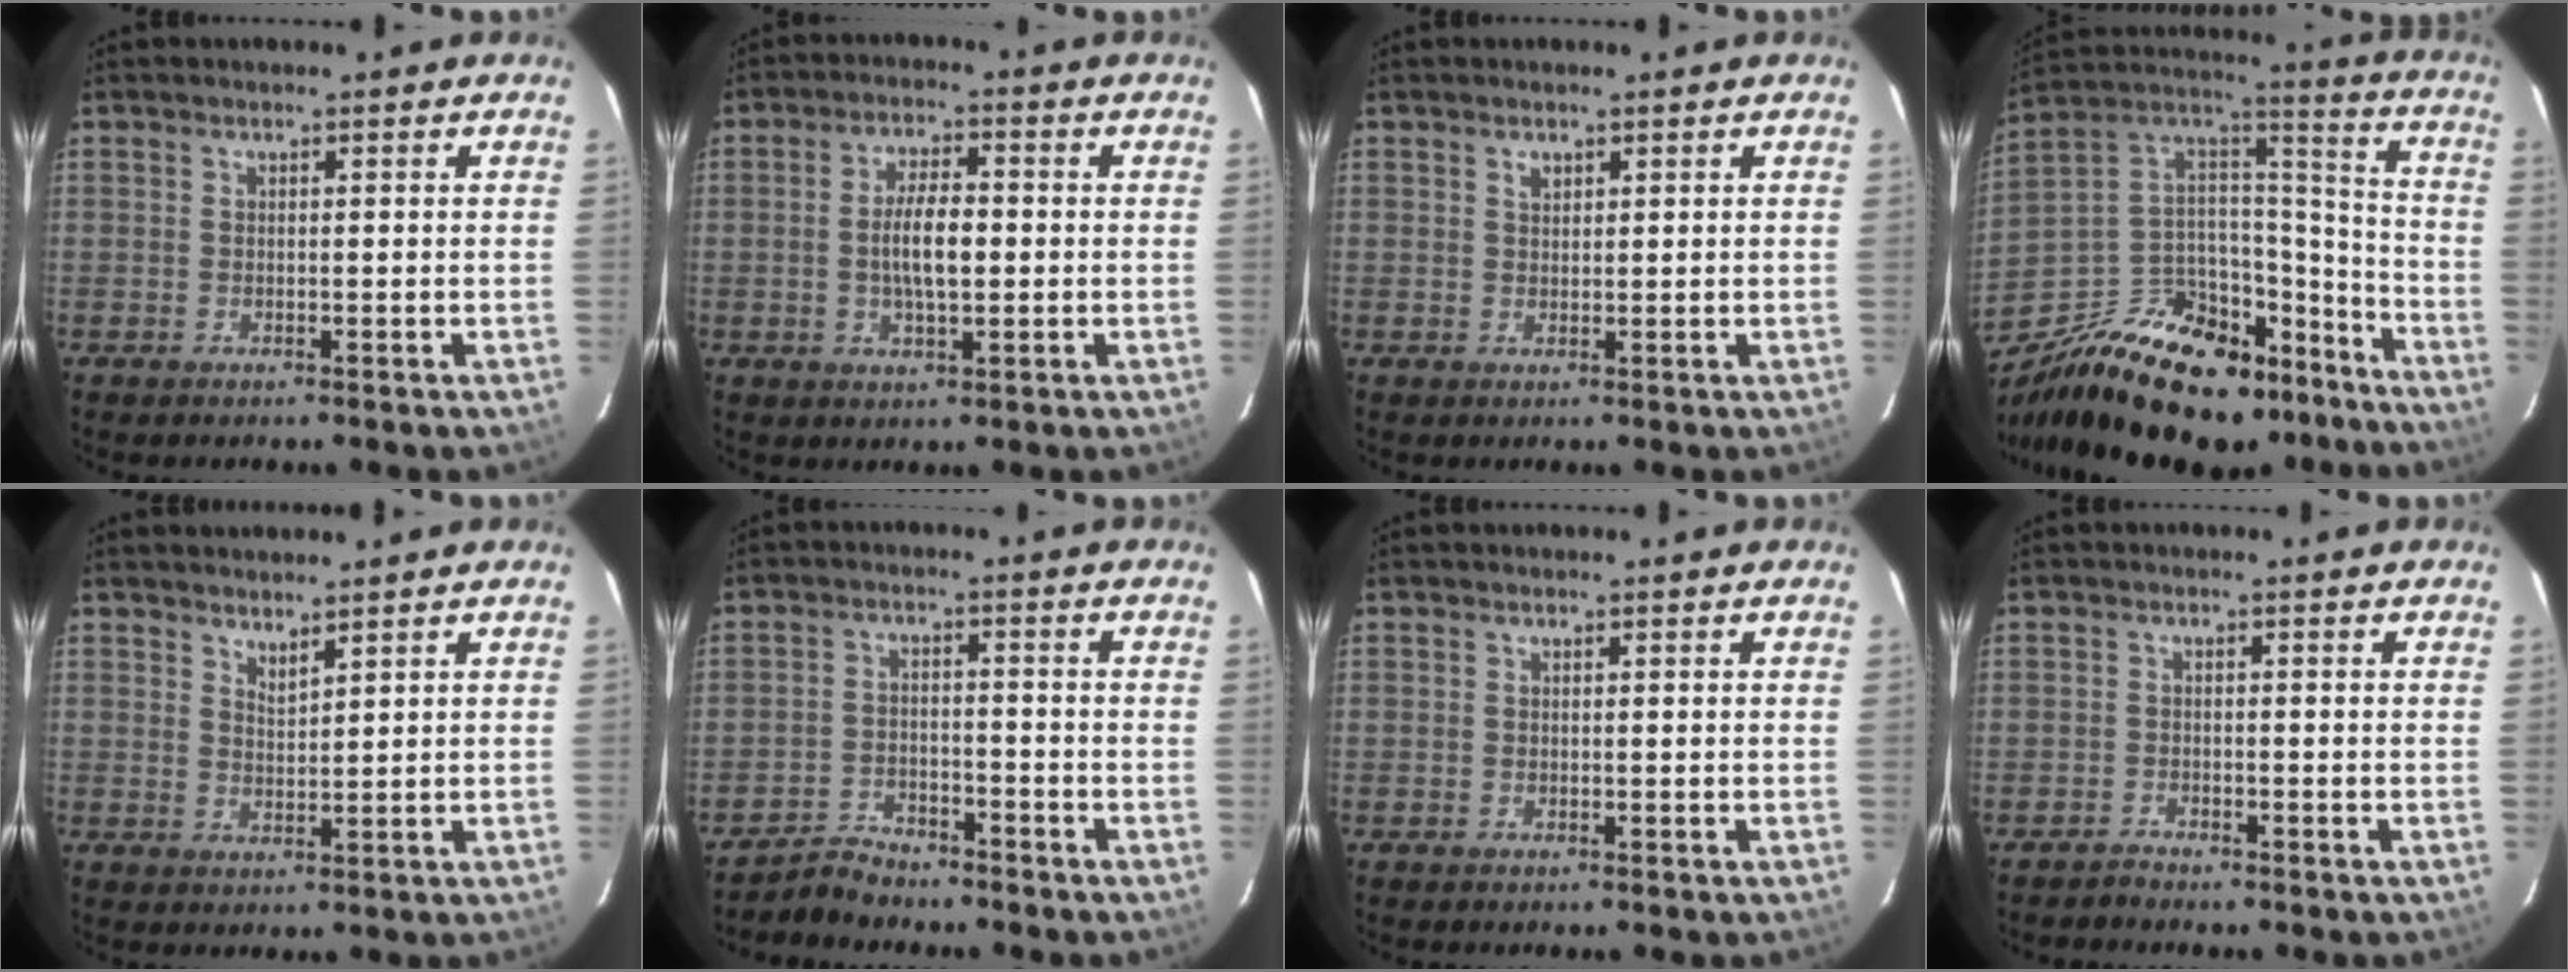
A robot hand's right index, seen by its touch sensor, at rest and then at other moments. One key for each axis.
{"total": 6.9, "fx": -0.5, "fy": 2.5, "fz": 6.4, "tx": -0.119, "ty": 0.002, "tz": -0.006}
{"total": 1.4, "fx": 0.9, "fy": 0.9, "fz": 0.6, "tx": -0.008, "ty": 0.003, "tz": 0.015}
{"total": 31.7, "fx": -21.7, "fy": 16.5, "fz": 16.1, "tx": -0.312, "ty": 0.044, "tz": -0.303}
{"total": 2.2, "fx": 2.0, "fy": 0.2, "fz": 0.9, "tx": -0.015, "ty": -0.001, "tz": 0.035}
{"total": 4.9, "fx": -4.6, "fy": 1.6, "fz": 0.3, "tx": -0.021, "ty": 0.011, "tz": -0.080}
{"total": 0.0}
{"total": 1.4, "fx": -1.4, "fy": 0.1, "fz": -0.1, "tx": -0.005, "ty": 0.001, "tz": -0.027}